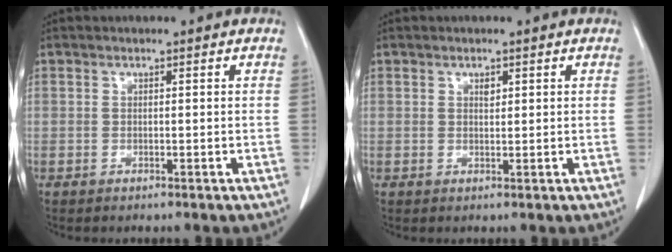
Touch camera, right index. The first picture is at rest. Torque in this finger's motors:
{"motor_torque": [0.02, 0.02, 0.02, 0.00]}